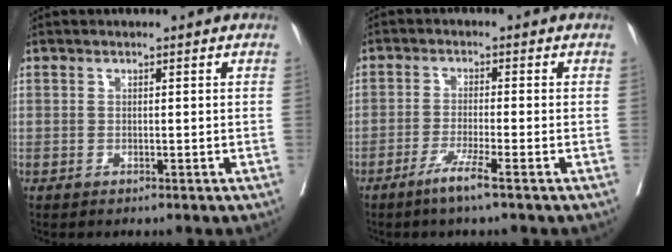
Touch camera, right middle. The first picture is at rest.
{"total": 4.0, "force": [-2.2, -1.4, 3.0], "torque": [-0.056, -0.010, -0.049]}